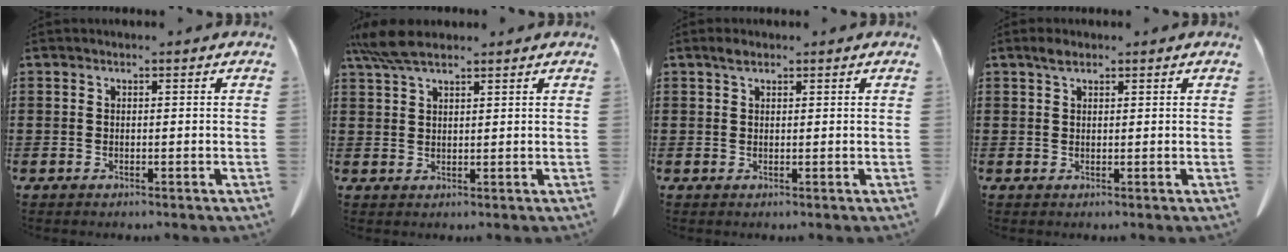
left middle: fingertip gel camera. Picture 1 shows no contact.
{"total": 5.4, "force": [4.0, 1.3, 3.4], "torque": [-0.077, -0.002, 0.076]}
{"total": 1.3, "force": [0.8, 0.7, 0.8], "torque": [-0.019, 0.002, 0.017]}
{"total": 1.7, "force": [1.1, 0.8, 1.0], "torque": [-0.024, 0.003, 0.021]}